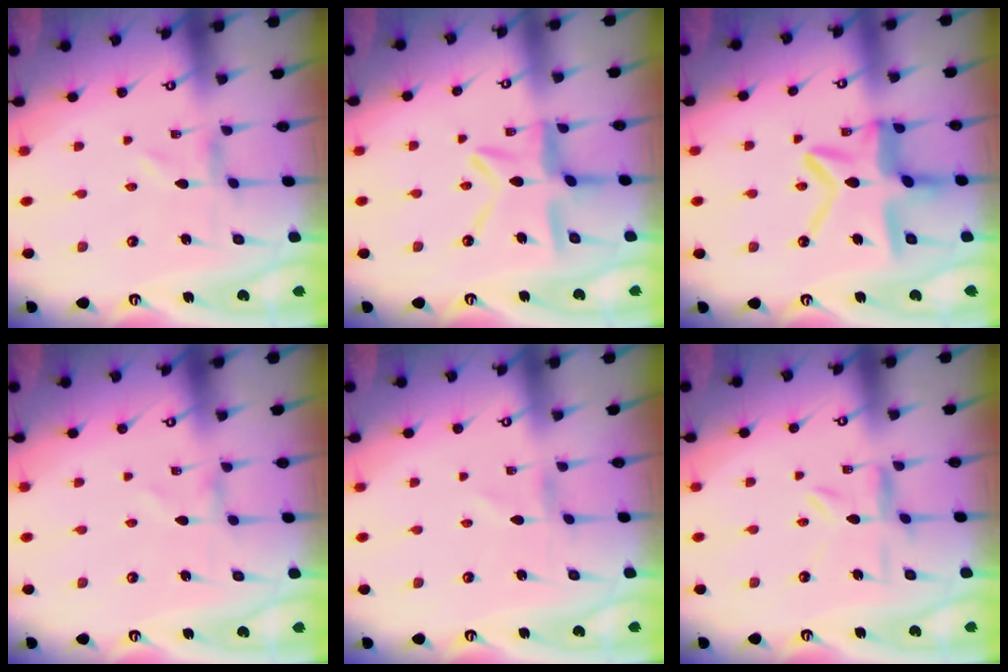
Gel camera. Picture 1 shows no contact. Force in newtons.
{"total": 11.4, "press": 11.3, "slide": 0.9}
{"total": 14.1, "press": 14.0, "slide": 1.2}
{"total": 0.7, "press": 0.6, "slide": 0.1}
{"total": 0.8, "press": 0.8, "slide": 0.1}
{"total": 4.2, "press": 4.2, "slide": 0.3}